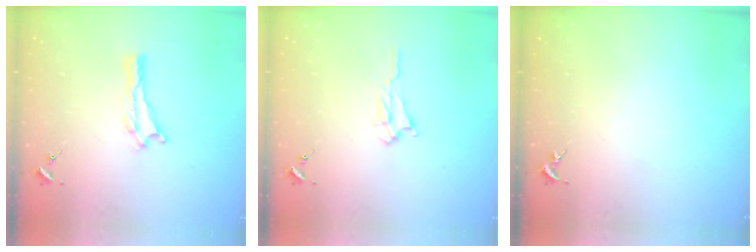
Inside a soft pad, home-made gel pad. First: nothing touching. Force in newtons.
{"total": 2.5, "press": 2.5, "slide": 0.3}
{"total": 0.0}